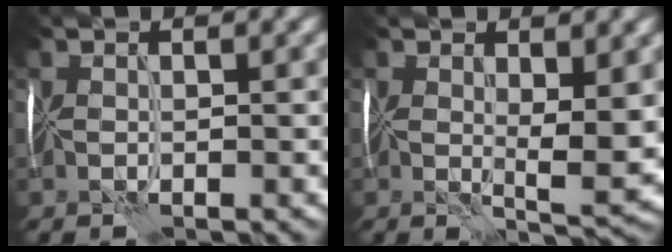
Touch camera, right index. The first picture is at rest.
{"total": 4.0, "force": [0.9, 1.3, 3.7], "torque": [-0.059, -0.007, 0.017]}